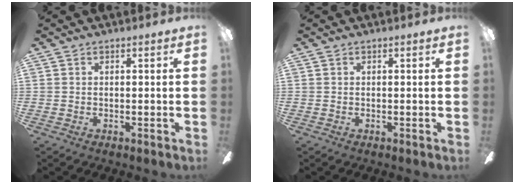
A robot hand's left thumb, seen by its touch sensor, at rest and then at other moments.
{"total": 0.0}